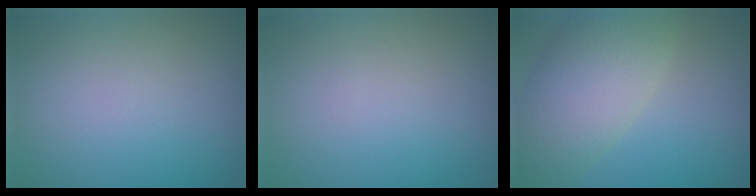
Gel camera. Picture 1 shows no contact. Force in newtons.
{"total": 0.0}
{"total": 7.7, "press": 7.7, "slide": 0.3}